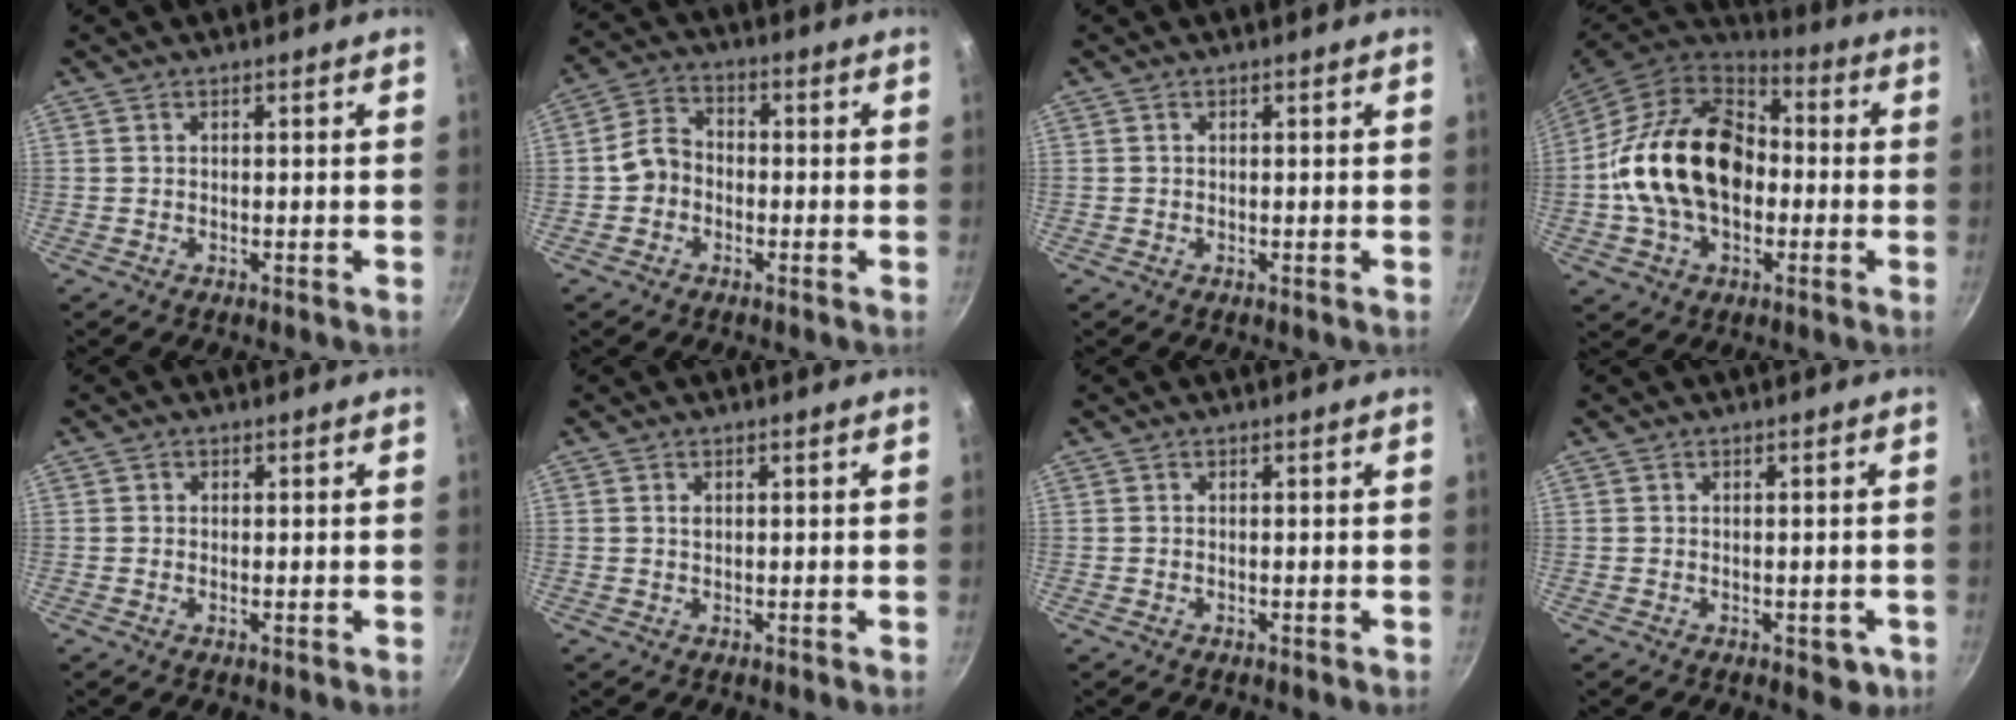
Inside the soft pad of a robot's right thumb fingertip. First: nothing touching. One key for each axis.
{"total": 5.8, "fx": -1.3, "fy": 4.8, "fz": 3.0, "tx": -0.031, "ty": 0.023, "tz": -0.039}
{"total": 0.0}
{"total": 22.8, "fx": -1.3, "fy": 15.9, "fz": 16.3, "tx": -0.269, "ty": 0.044, "tz": -0.032}
{"total": 0.8, "fx": 0.0, "fy": 0.7, "fz": 0.4, "tx": -0.008, "ty": 0.001, "tz": -0.003}
{"total": 0.9, "fx": 0.3, "fy": 0.7, "fz": 0.6, "tx": -0.008, "ty": 0.001, "tz": 0.005}
{"total": 0.0}
{"total": 3.2, "fx": -1.2, "fy": 1.8, "fz": 2.2, "tx": -0.012, "ty": 0.006, "tz": -0.009}